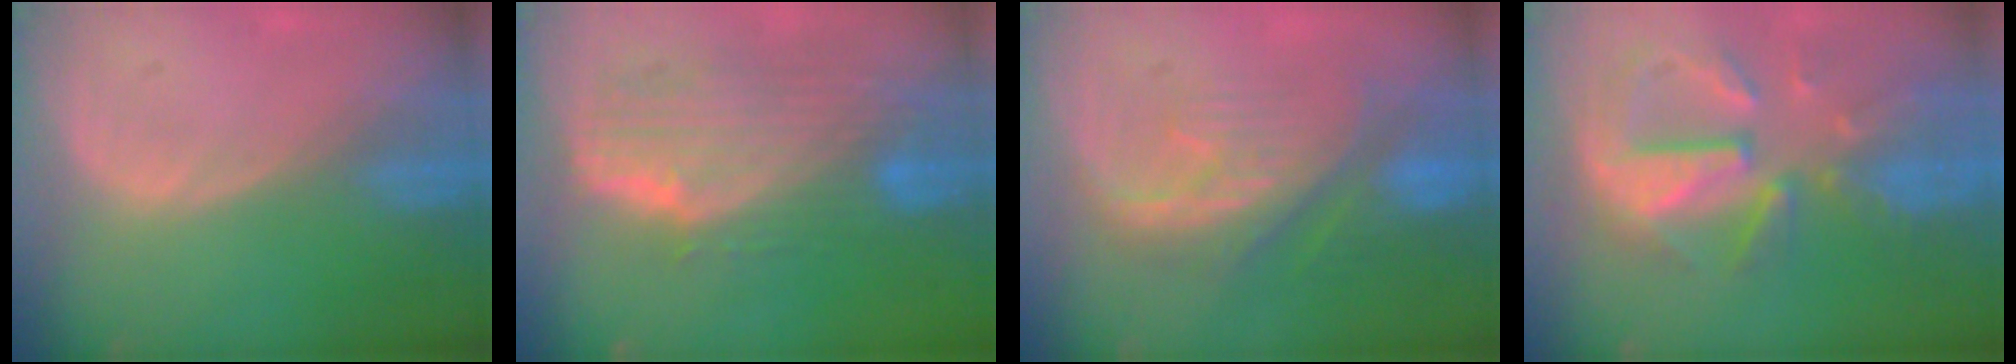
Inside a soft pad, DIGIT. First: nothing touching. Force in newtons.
{"total": 9.9, "press": 8.8, "slide": 4.5}
{"total": 10.0, "press": 9.0, "slide": 4.4}
{"total": 11.3, "press": 9.9, "slide": 5.4}